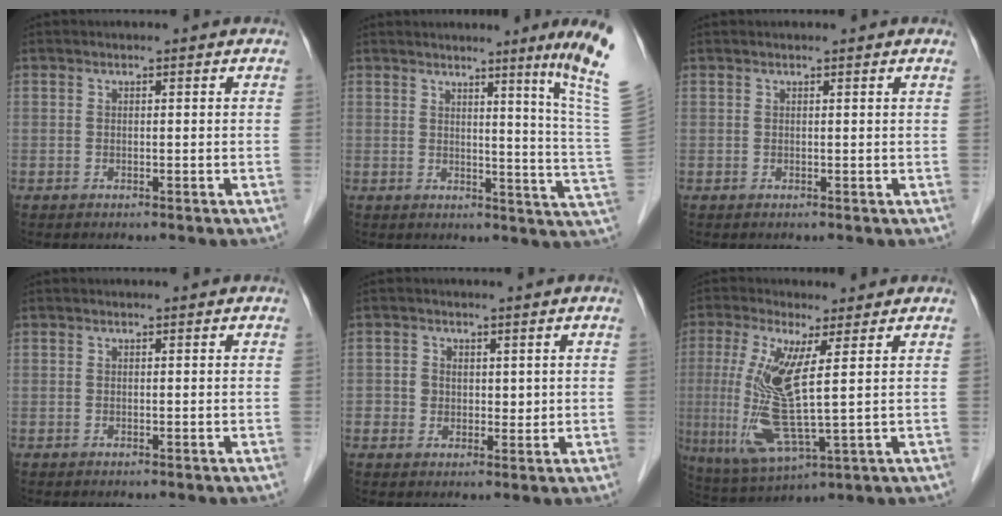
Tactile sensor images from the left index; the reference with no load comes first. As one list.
[{"total": 12.0, "force": [7.9, -3.4, 8.4], "torque": [-0.103, -0.062, 0.076]}, {"total": 0.6, "force": [0.5, -0.1, 0.3], "torque": [-0.009, -0.002, 0.010]}, {"total": 0.0}, {"total": 3.1, "force": [0.5, 2.8, 1.2], "torque": [-0.010, -0.001, 0.006]}, {"total": 11.6, "force": [1.1, 1.3, 11.5], "torque": [-0.257, -0.013, 0.025]}]